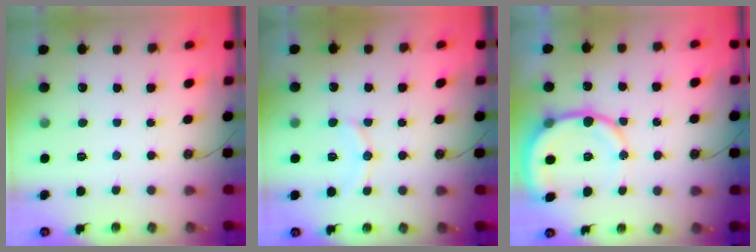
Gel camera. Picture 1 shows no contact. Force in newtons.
{"total": 8.1, "press": 7.8, "slide": 2.2}
{"total": 11.3, "press": 11.0, "slide": 2.3}